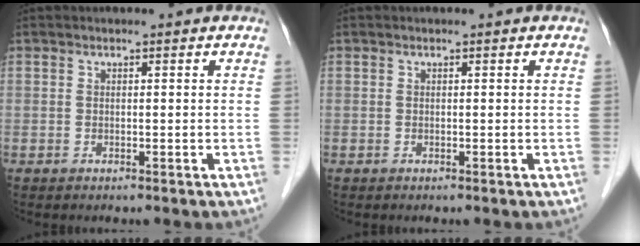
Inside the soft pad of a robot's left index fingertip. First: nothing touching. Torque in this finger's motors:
{"motor_torque": [0.00, 0.00, 0.00, 0.00]}